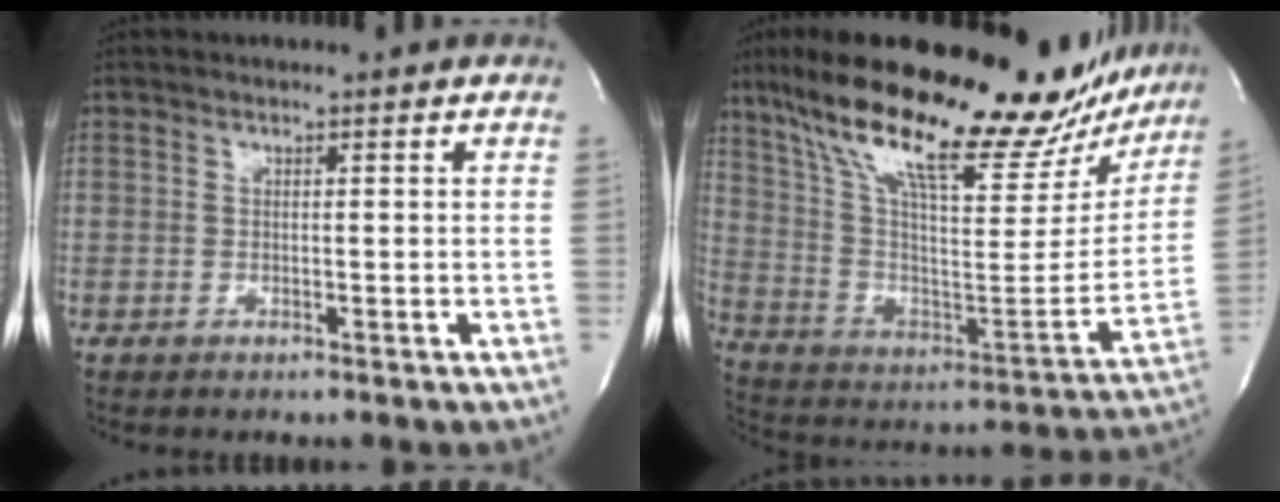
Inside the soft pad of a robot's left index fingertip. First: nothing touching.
{"total": 31.1, "force": [24.1, 8.0, 17.9], "torque": [-0.305, -0.001, 0.351]}